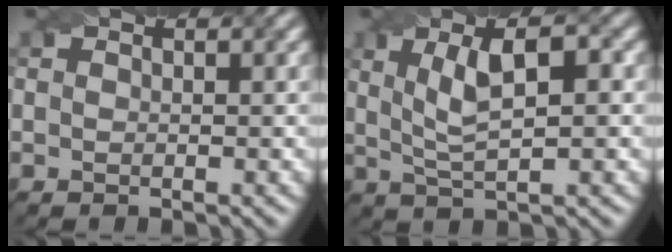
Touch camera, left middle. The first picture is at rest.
{"total": 5.1, "force": [1.2, 1.5, 4.7], "torque": [-0.084, 0.006, 0.024]}